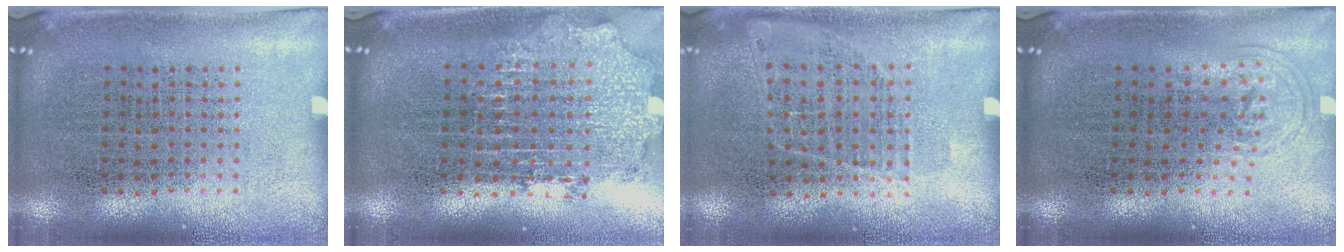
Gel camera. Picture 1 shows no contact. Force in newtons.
{"total": 2.0, "press": 1.5, "slide": 1.3}
{"total": 1.0, "press": 0.9, "slide": 0.6}
{"total": 0.8, "press": 0.6, "slide": 0.6}